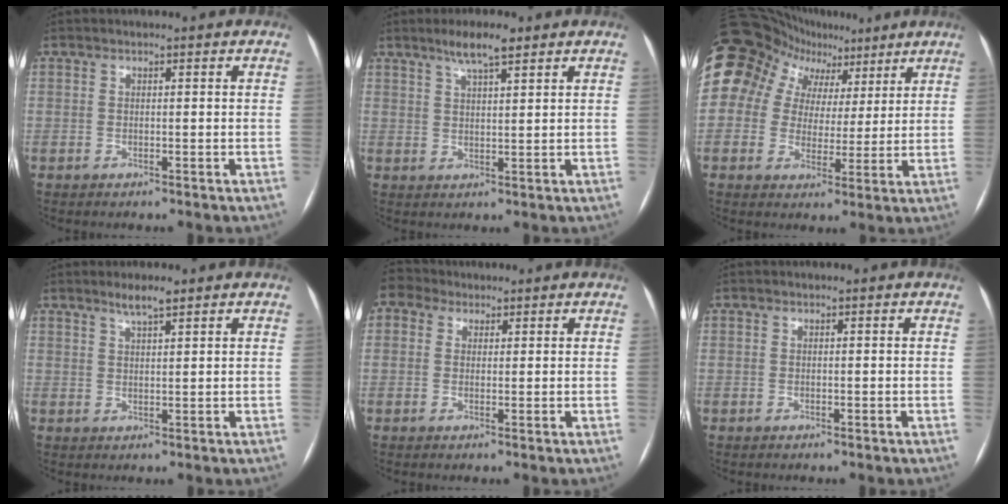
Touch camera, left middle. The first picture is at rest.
{"total": 5.2, "force": [3.7, 0.6, 3.7], "torque": [-0.069, 0.006, 0.065]}
{"total": 14.5, "force": [7.9, 11.4, 4.4], "torque": [-0.084, 0.059, 0.122]}
{"total": 3.1, "force": [2.4, 0.2, 2.0], "torque": [-0.043, 0.002, 0.045]}
{"total": 2.8, "force": [2.0, 2.0, 0.1], "torque": [-0.005, 0.019, 0.035]}
{"total": 0.0}